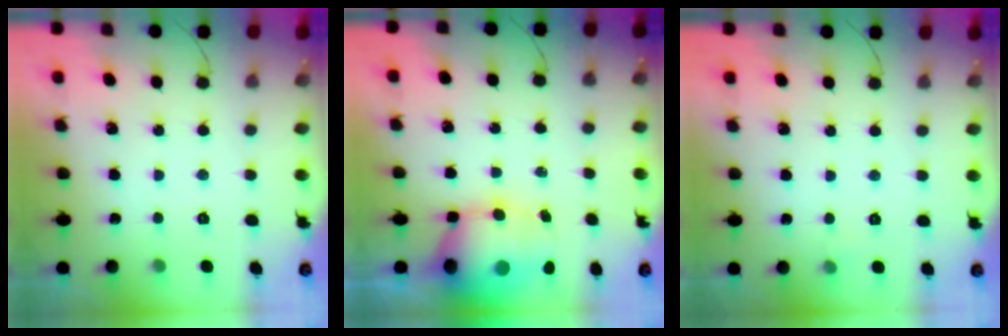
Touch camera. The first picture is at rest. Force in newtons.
{"total": 10.4, "press": 10.0, "slide": 2.6}
{"total": 2.3, "press": 2.1, "slide": 0.9}